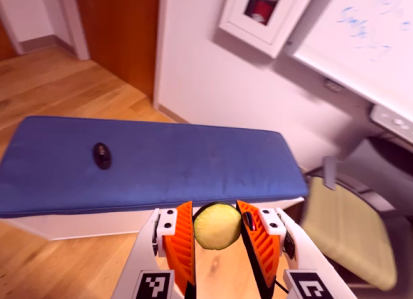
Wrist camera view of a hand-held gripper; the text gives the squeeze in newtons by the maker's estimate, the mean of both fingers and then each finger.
{"total": 8.5, "left": 8.3, "right": 8.8}